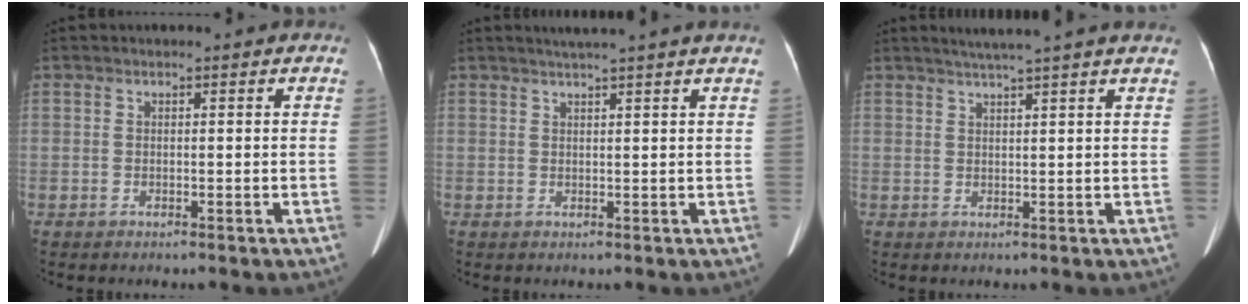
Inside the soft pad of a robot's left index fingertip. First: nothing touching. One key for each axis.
{"total": 5.6, "fx": 4.7, "fy": -1.0, "fz": 2.7, "tx": -0.037, "ty": 0.019, "tz": 0.059}
{"total": 7.9, "fx": 6.6, "fy": -1.1, "fz": 4.0, "tx": -0.059, "ty": 0.023, "tz": 0.079}